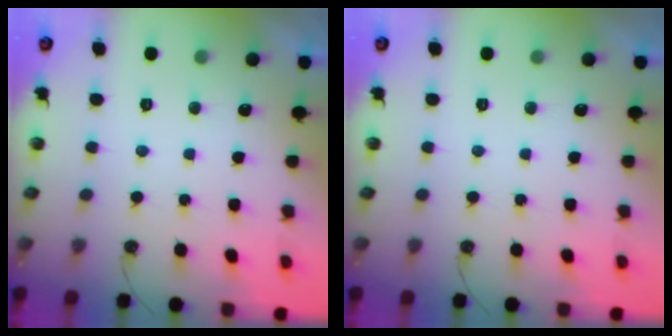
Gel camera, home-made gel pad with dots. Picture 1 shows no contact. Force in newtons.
{"total": 0.0}